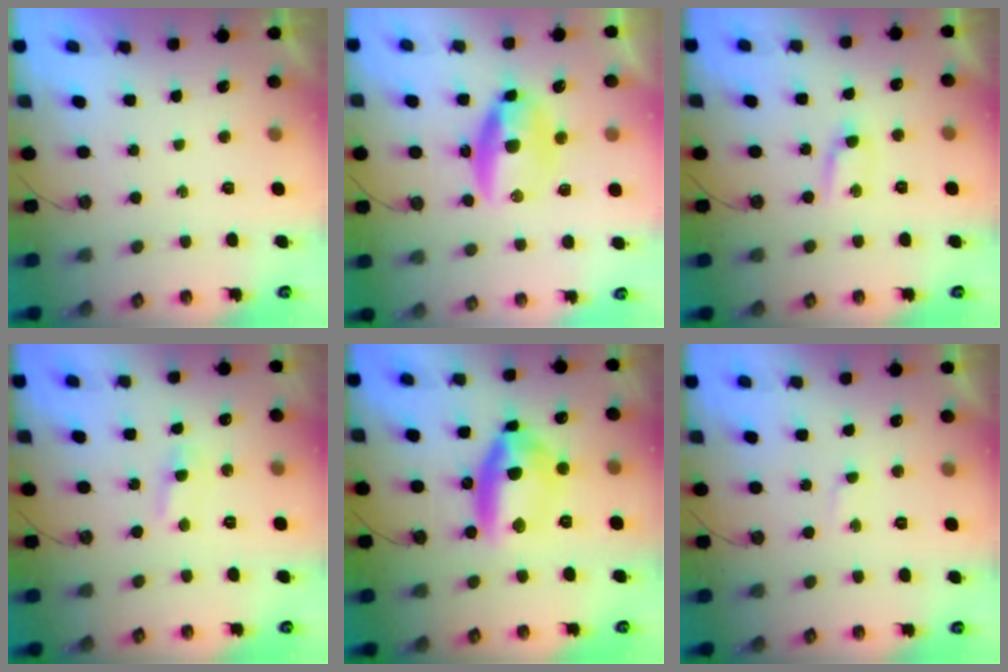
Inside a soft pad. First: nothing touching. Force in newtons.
{"total": 16.6, "press": 13.8, "slide": 9.3}
{"total": 5.0, "press": 3.6, "slide": 3.5}
{"total": 2.5, "press": 2.5, "slide": 0.3}
{"total": 19.7, "press": 16.6, "slide": 10.6}
{"total": 1.0, "press": 0.8, "slide": 0.7}